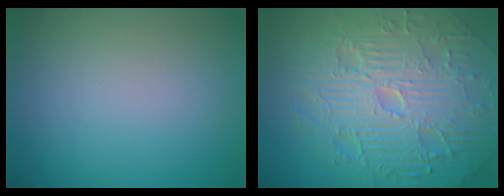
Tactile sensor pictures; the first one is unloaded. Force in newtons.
{"total": 11.6, "press": 7.5, "slide": 8.9}